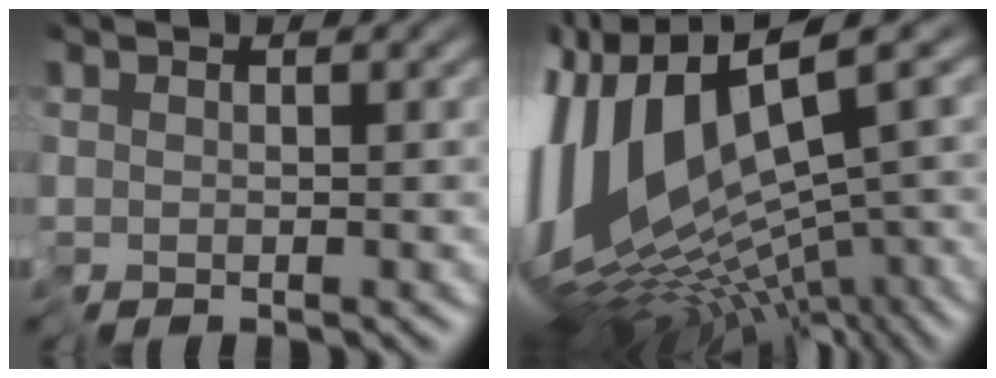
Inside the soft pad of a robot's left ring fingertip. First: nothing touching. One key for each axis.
{"total": 13.3, "fx": -0.5, "fy": 6.0, "fz": 11.9, "tx": -0.239, "ty": 0.006, "tz": 0.008}